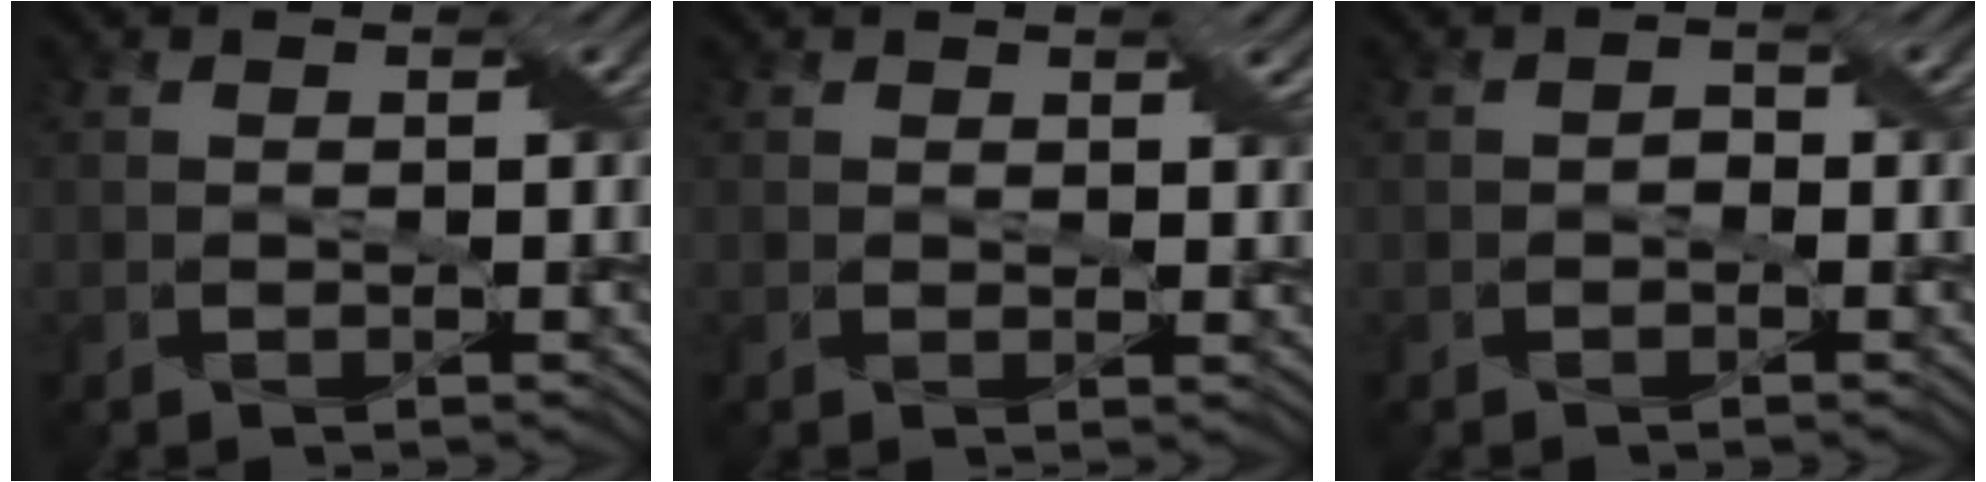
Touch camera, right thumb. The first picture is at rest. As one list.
[{"total": 1.5, "force": [1.0, 0.9, 0.7], "torque": [-0.012, 0.000, 0.009]}, {"total": 0.7, "force": [-0.6, 0.3, 0.2], "torque": [-0.002, 0.008, -0.013]}]